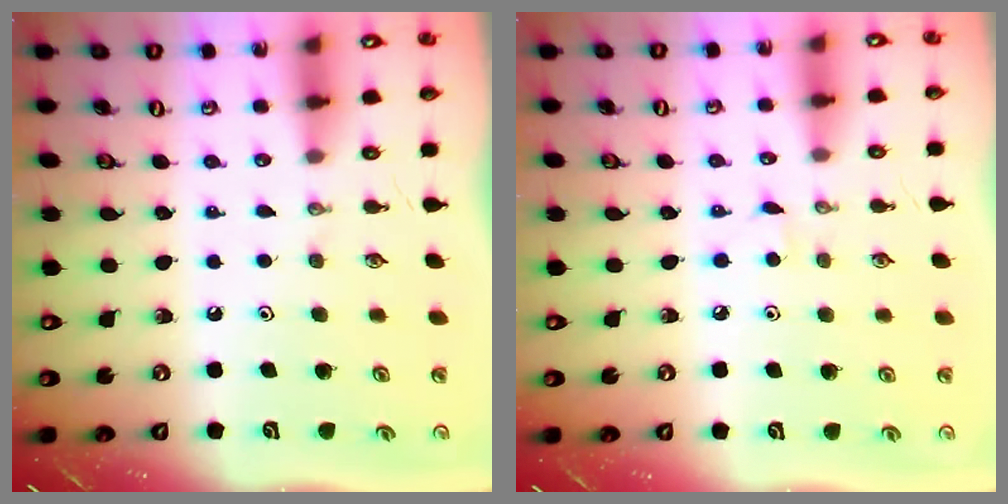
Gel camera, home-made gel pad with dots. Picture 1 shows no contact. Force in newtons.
{"total": 2.9, "press": 2.9, "slide": 0.4}